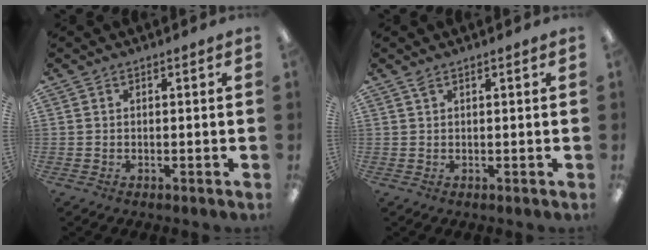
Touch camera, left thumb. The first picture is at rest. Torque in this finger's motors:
{"motor_torque": [0.13, 0.00, 0.10, 0.10, 0.00]}